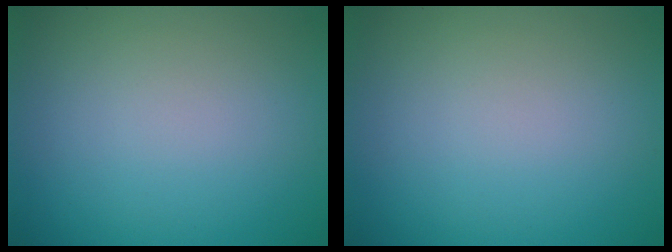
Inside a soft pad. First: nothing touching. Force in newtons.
{"total": 0.0}